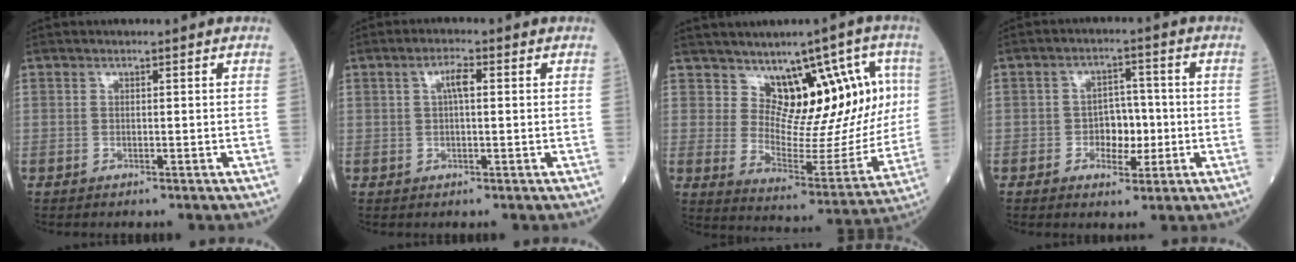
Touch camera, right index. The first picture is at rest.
{"total": 2.9, "force": [0.6, 0.7, 2.7], "torque": [-0.051, 0.008, 0.011]}
{"total": 13.8, "force": [6.0, 7.4, 10.0], "torque": [-0.118, 0.017, 0.105]}
{"total": 5.3, "force": [-1.1, 3.3, 4.0], "torque": [-0.056, 0.011, -0.016]}